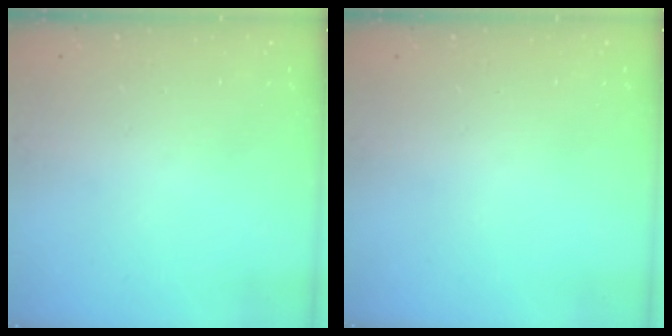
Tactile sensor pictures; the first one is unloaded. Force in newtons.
{"total": 0.0}